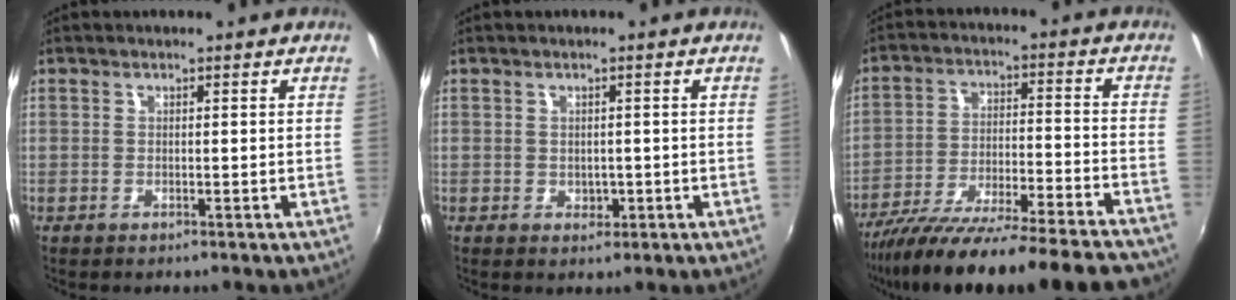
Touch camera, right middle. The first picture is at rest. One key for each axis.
{"total": 1.6, "fx": -0.1, "fy": 1.5, "fz": 0.7, "tx": -0.005, "ty": -0.001, "tz": -0.001}
{"total": 26.0, "fx": -22.7, "fy": 3.0, "fz": 12.4, "tx": -0.208, "ty": -0.060, "tz": -0.334}